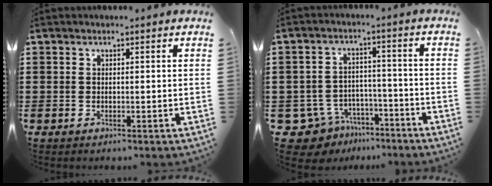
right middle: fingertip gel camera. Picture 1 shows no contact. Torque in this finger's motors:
{"motor_torque": [-0.14, -0.15, 0.07, -0.02]}